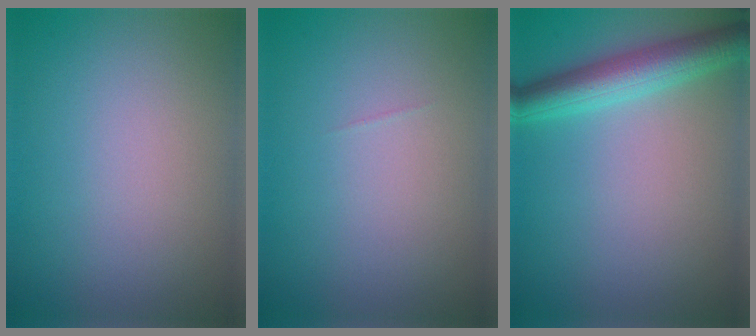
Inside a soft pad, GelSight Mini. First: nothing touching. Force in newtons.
{"total": 0.0}
{"total": 4.6, "press": 4.6, "slide": 0.1}